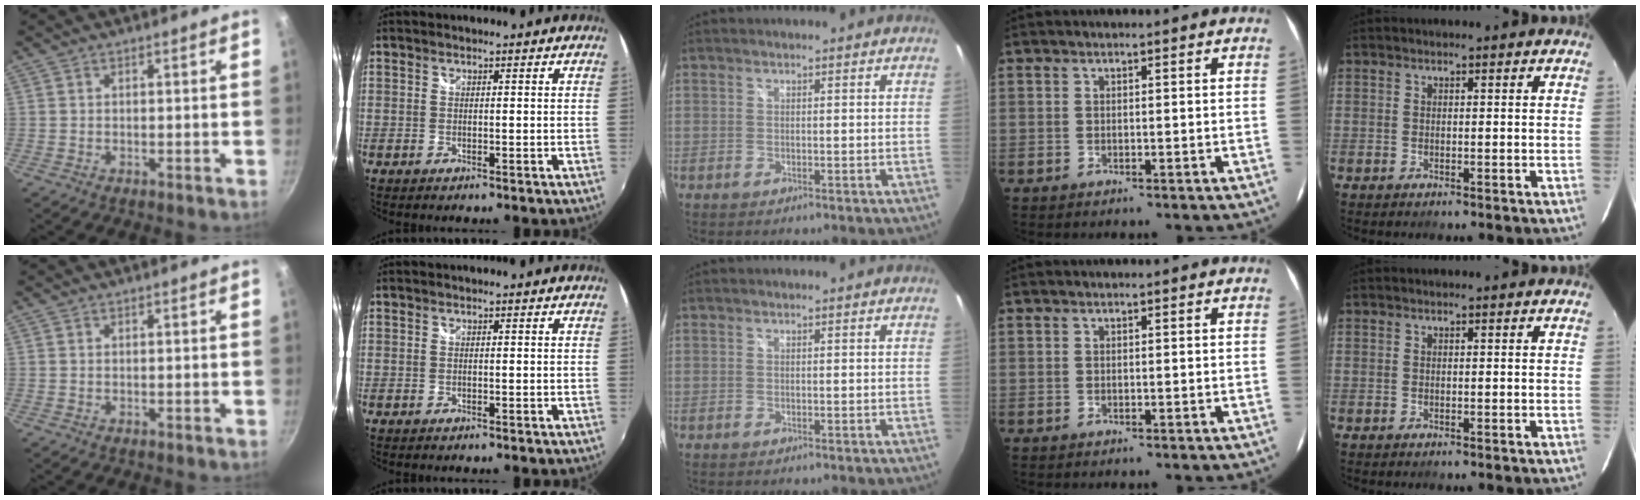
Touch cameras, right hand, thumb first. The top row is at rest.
{}